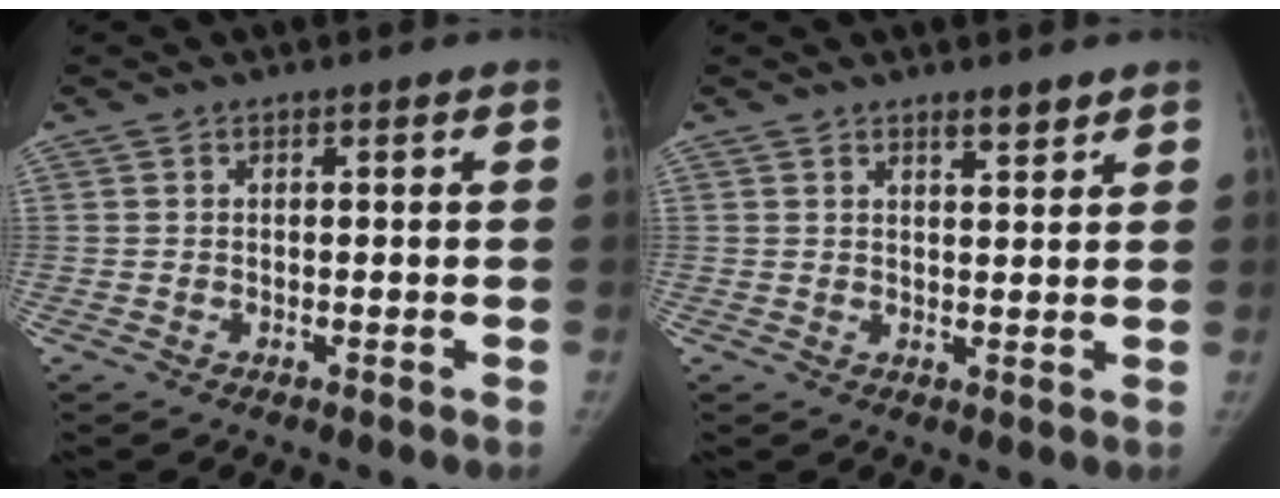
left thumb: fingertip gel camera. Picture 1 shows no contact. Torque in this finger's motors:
{"motor_torque": [0.48, -0.02, 0.27, -0.63, 0.09]}